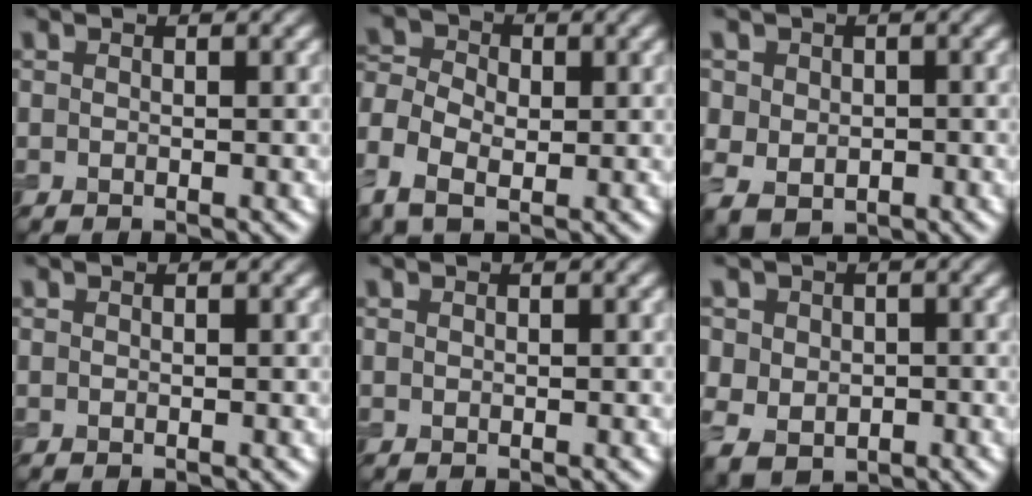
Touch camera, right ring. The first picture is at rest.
{"total": 5.3, "force": [-1.3, 3.8, 3.4], "torque": [-0.089, -0.001, -0.027]}
{"total": 4.1, "force": [0.7, 3.7, 1.6], "torque": [-0.032, 0.003, 0.007]}
{"total": 0.0}
{"total": 0.0}
{"total": 4.9, "force": [0.6, 4.5, 1.9], "torque": [-0.042, 0.007, -0.005]}